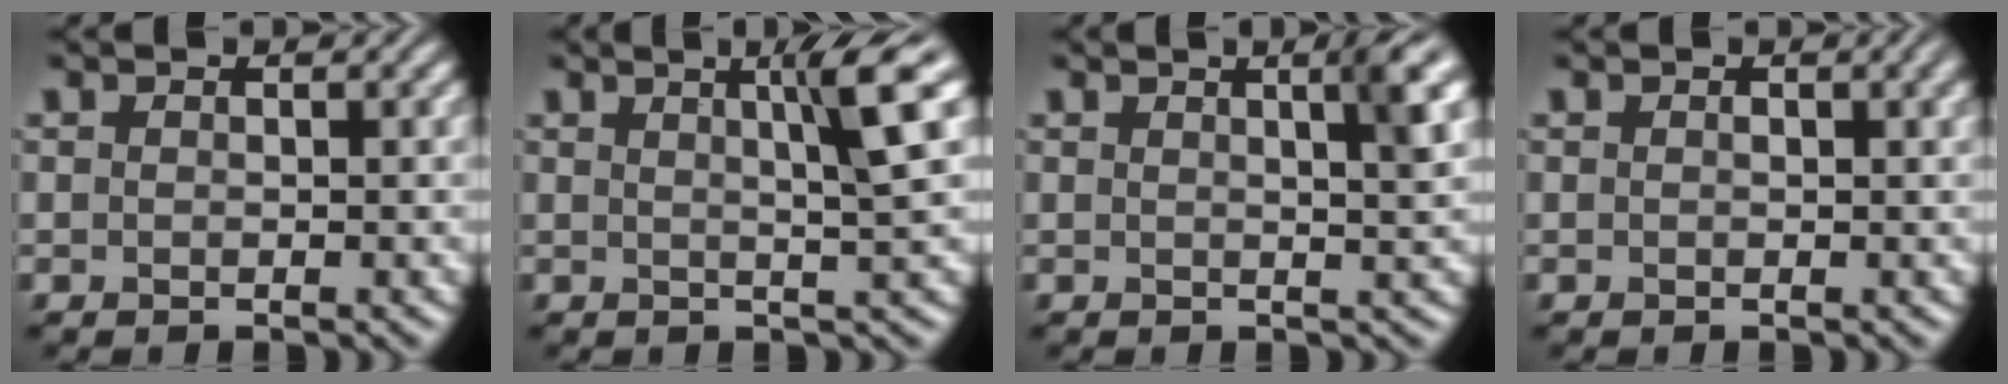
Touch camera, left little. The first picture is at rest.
{"total": 5.1, "force": [1.6, 0.6, 4.8], "torque": [-0.065, 0.009, 0.025]}
{"total": 4.2, "force": [1.5, 0.9, 3.8], "torque": [-0.043, 0.011, 0.018]}
{"total": 1.6, "force": [0.5, 0.4, 1.4], "torque": [-0.019, 0.003, 0.009]}